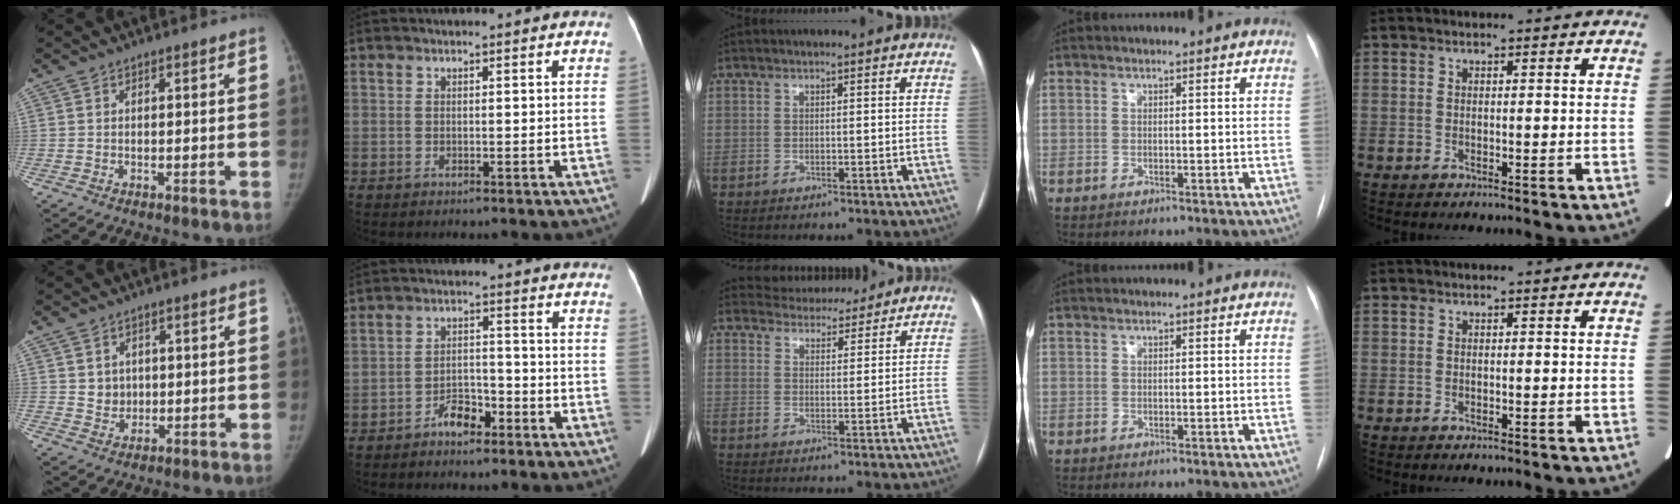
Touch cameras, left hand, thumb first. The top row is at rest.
{"thumb": {"total": 3.8, "force": [0.8, 3.4, 1.4], "torque": [-0.006, -0.005, 0.019]}, "index": {"total": 4.2, "force": [-3.1, 1.9, 2.1], "torque": [-0.038, 0.011, -0.051]}, "middle": {"total": 7.3, "force": [7.0, 2.0, 0.6], "torque": [-0.005, 0.011, 0.095]}}